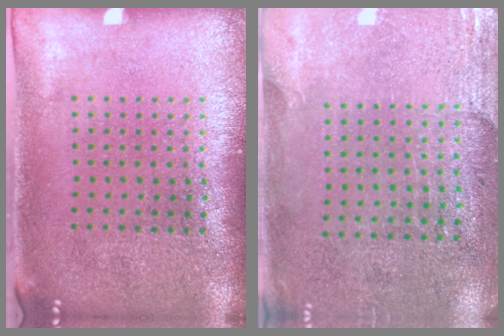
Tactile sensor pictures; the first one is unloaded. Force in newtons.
{"total": 2.7, "press": 2.3, "slide": 1.4}